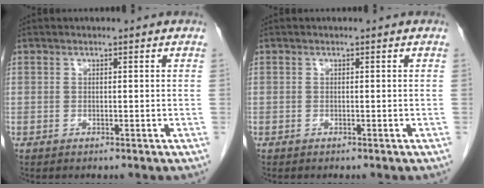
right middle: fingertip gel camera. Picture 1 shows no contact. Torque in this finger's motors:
{"motor_torque": [0.01, 0.01, -0.21, -0.06]}